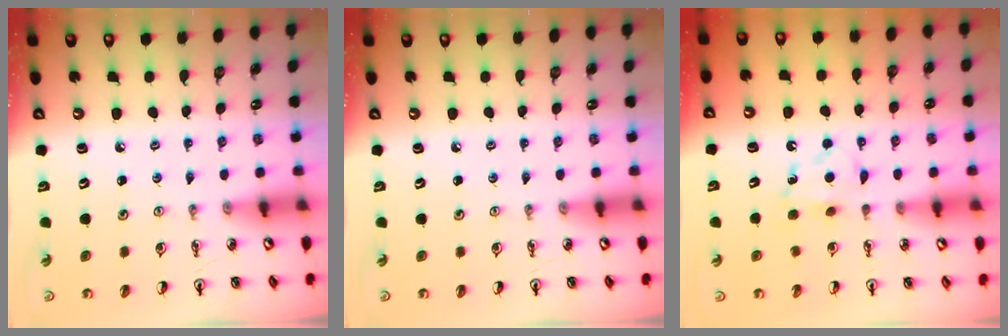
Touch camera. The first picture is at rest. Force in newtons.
{"total": 0.0}
{"total": 5.5, "press": 5.5, "slide": 0.6}